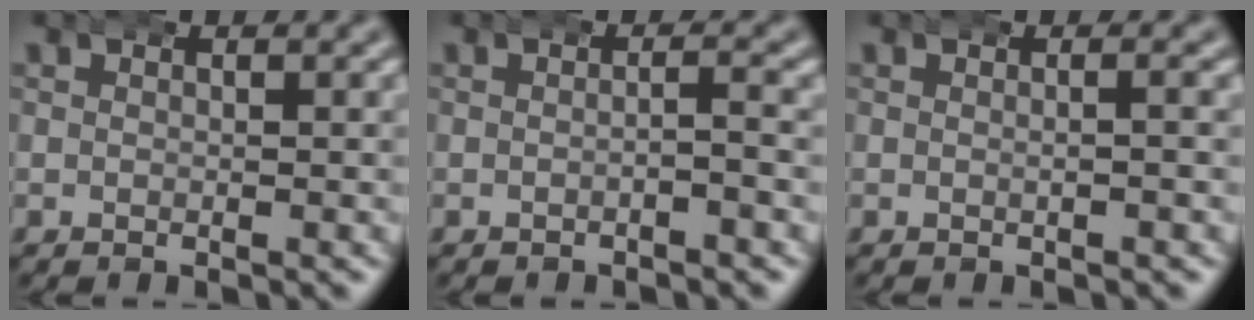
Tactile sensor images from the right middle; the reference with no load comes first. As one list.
[{"total": 0.8, "force": [-0.4, 0.1, 0.7], "torque": [-0.003, 0.004, -0.011]}, {"total": 0.8, "force": [0.0, 0.2, 0.8], "torque": [-0.005, 0.007, -0.006]}]